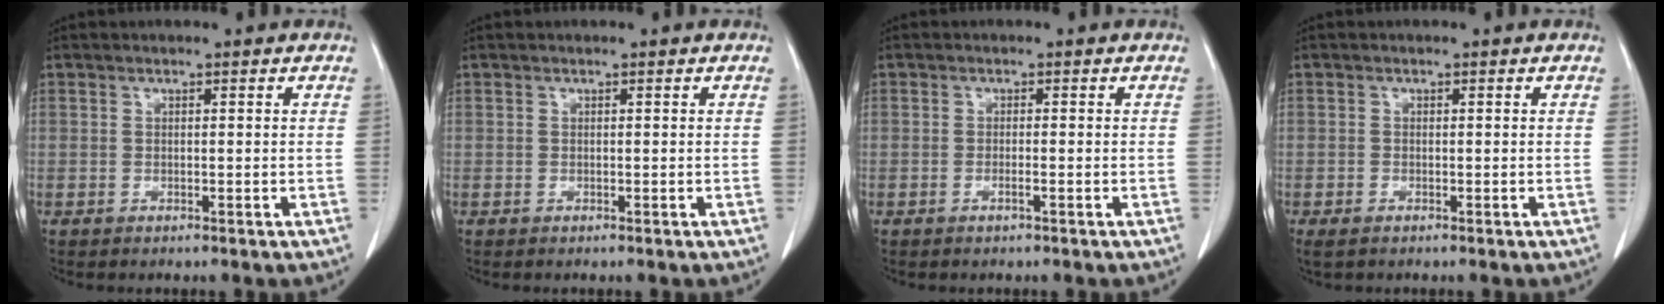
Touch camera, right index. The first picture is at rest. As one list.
[{"total": 0.0}, {"total": 1.1, "force": [-0.6, -0.1, 0.9], "torque": [-0.018, 0.001, -0.013]}, {"total": 1.6, "force": [-1.0, 0.7, 0.9], "torque": [-0.019, -0.003, -0.015]}]